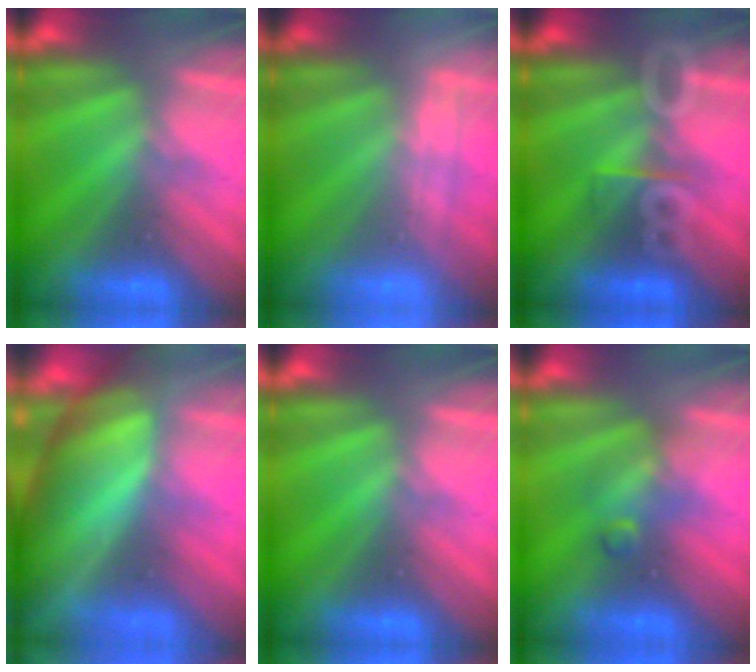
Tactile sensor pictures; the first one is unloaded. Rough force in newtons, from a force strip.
{"total": 2.2}
{"total": 3.0}
{"total": 7.3}
{"total": 0.0}
{"total": 2.4}